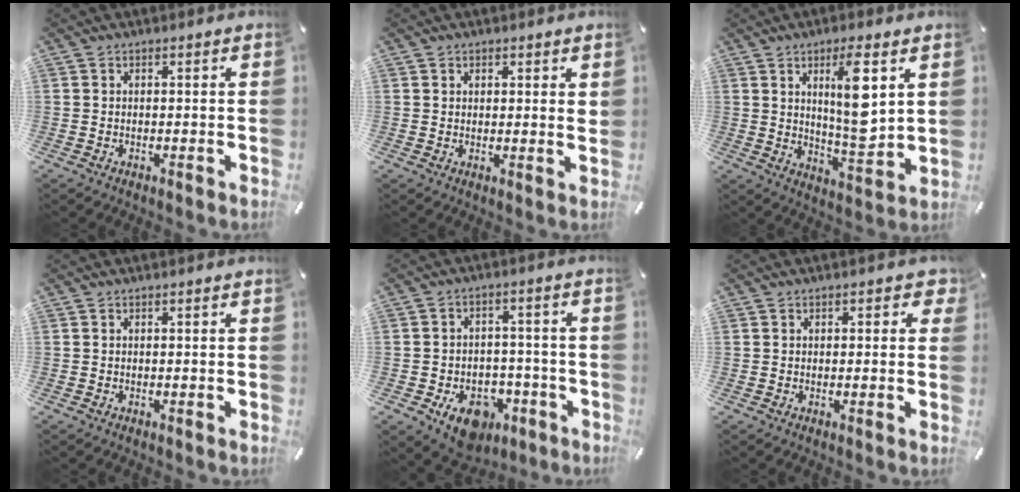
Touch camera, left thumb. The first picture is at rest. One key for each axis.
{"total": 1.6, "fx": 1.2, "fy": 0.7, "fz": 0.7, "tx": 0.002, "ty": -0.007, "tz": 0.019}
{"total": 12.4, "fx": 4.3, "fy": 3.2, "fz": 11.2, "tx": -0.183, "ty": -0.024, "tz": 0.065}
{"total": 0.0}
{"total": 10.5, "fx": -5.3, "fy": 7.4, "fz": 5.2, "tx": -0.075, "ty": 0.035, "tz": -0.086}
{"total": 1.7, "fx": 0.6, "fy": 1.2, "fz": 1.0, "tx": -0.004, "ty": 0.001, "tz": 0.006}